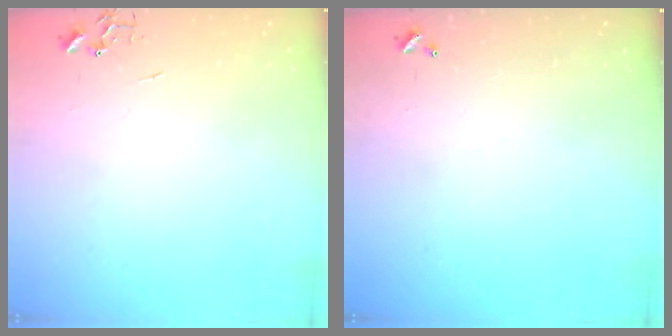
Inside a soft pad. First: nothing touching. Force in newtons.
{"total": 0.0}